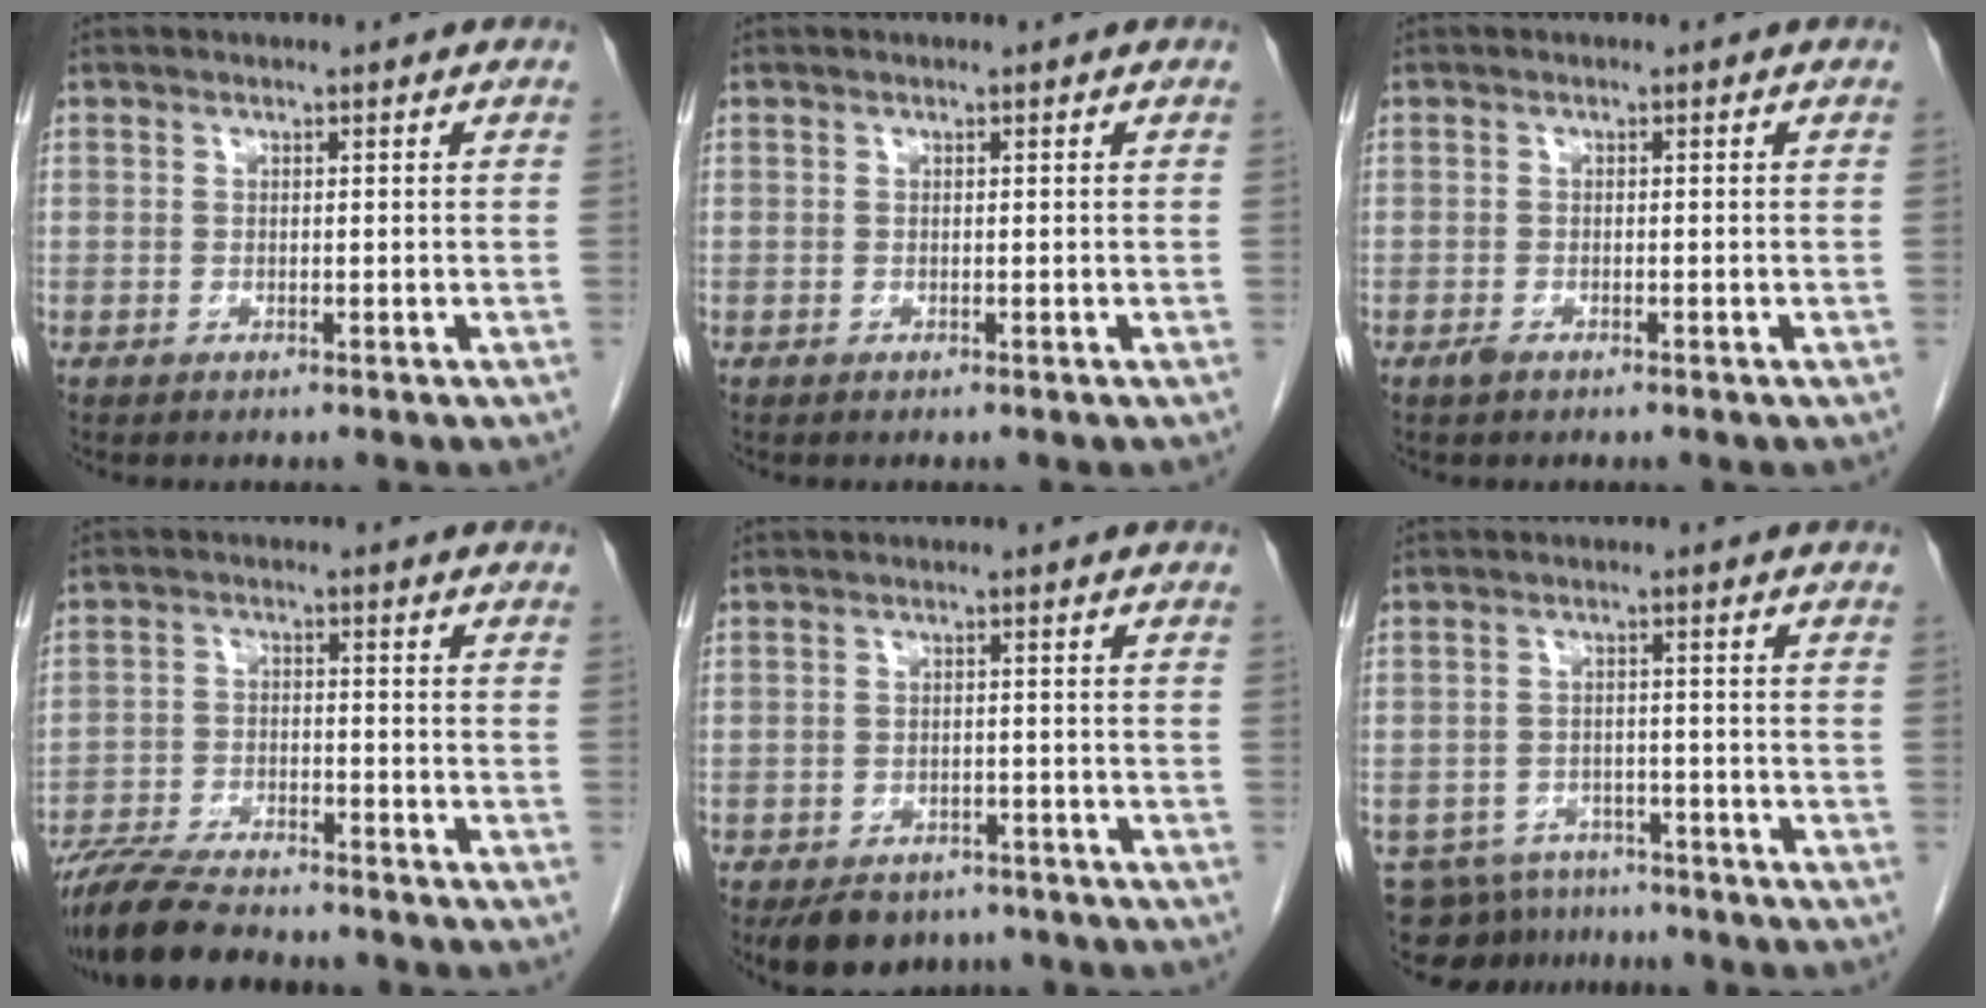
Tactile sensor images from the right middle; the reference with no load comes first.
{"total": 0.0}
{"total": 1.1, "force": [-0.8, 0.4, 0.6], "torque": [-0.016, -0.001, -0.012]}
{"total": 11.0, "force": [-9.7, 1.8, 4.8], "torque": [-0.092, -0.022, -0.162]}
{"total": 7.3, "force": [-5.8, 3.9, 2.1], "torque": [-0.026, -0.002, -0.080]}
{"total": 9.0, "force": [-7.9, 4.1, 1.2], "torque": [-0.021, -0.001, -0.109]}